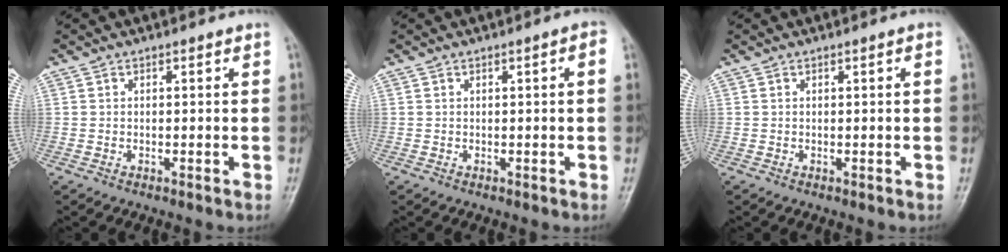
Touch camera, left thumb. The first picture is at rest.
{"total": 1.8, "force": [0.3, 0.2, 1.8], "torque": [-0.027, 0.005, 0.002]}
{"total": 0.6, "force": [0.2, 0.0, 0.6], "torque": [-0.012, 0.001, 0.002]}